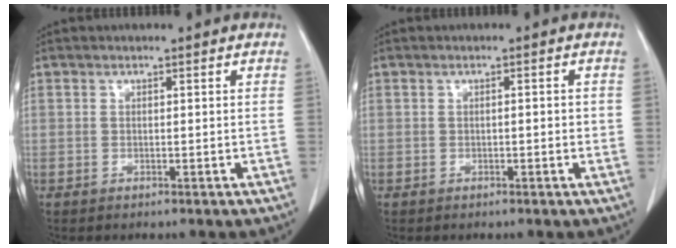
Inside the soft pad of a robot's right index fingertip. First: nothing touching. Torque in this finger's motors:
{"motor_torque": [0.01, -0.01, -0.02, -0.01]}